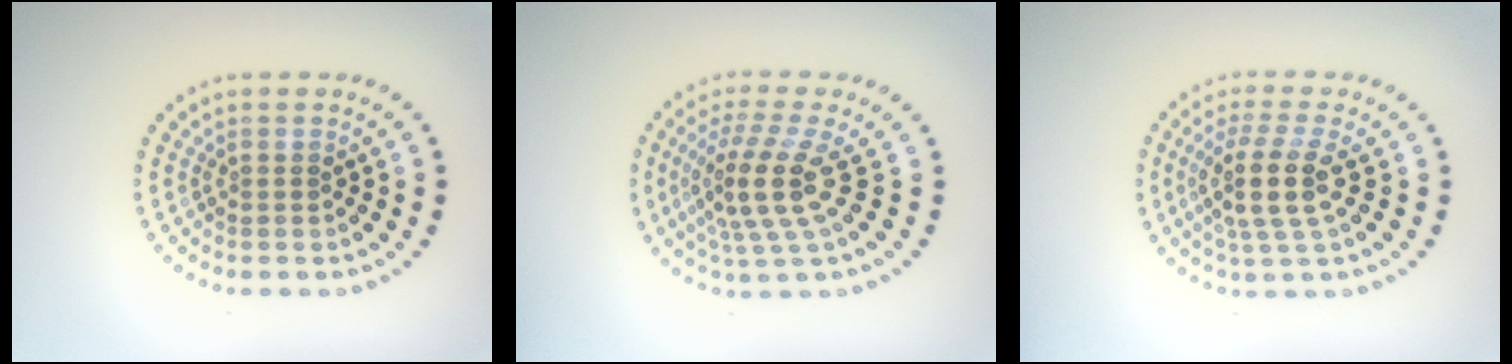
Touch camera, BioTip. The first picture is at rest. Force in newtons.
{"total": 4.7, "press": 3.4, "slide": 3.2}
{"total": 4.1, "press": 3.4, "slide": 2.4}